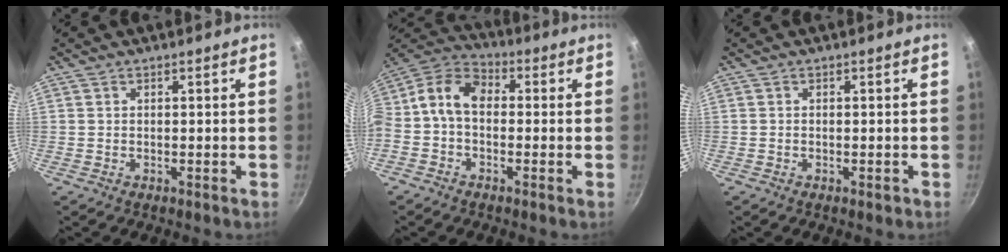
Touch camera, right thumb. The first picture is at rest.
{"total": 11.1, "force": [0.2, 8.0, 7.7], "torque": [-0.134, 0.041, -0.022]}
{"total": 0.7, "force": [-0.3, 0.3, 0.5], "torque": [-0.006, 0.002, -0.006]}